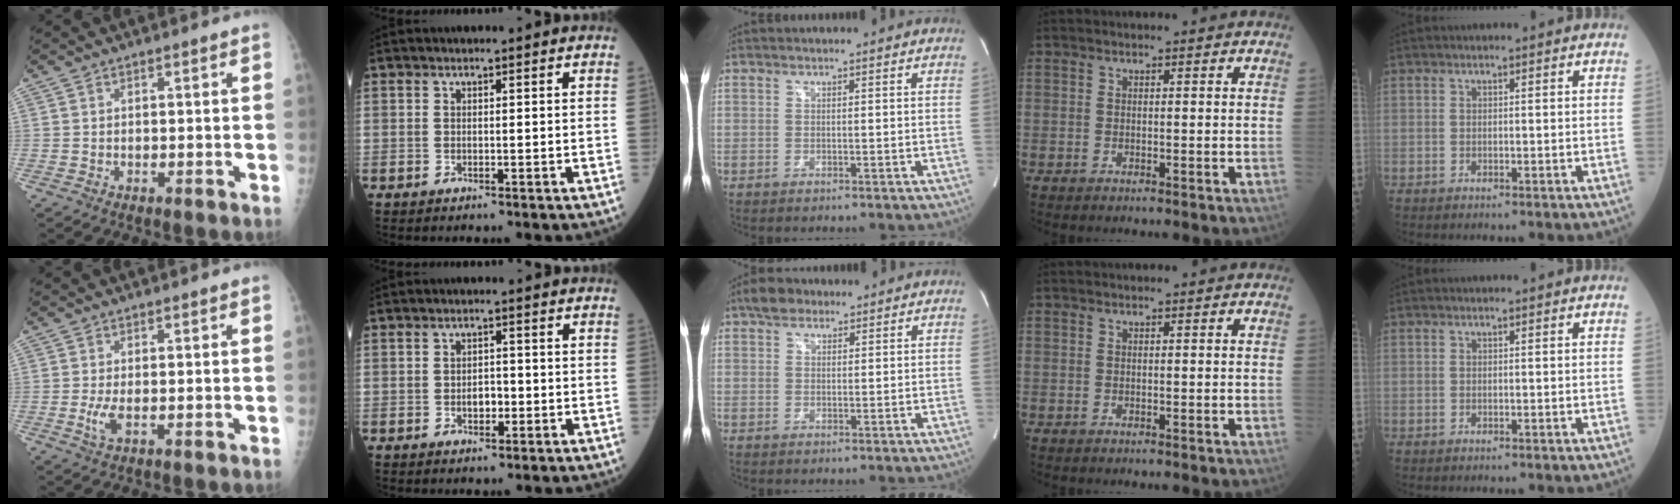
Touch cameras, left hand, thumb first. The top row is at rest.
{"thumb": {"total": 2.6, "force": [-0.1, 0.8, 2.5], "torque": [-0.058, -0.007, -0.001]}, "index": {"total": 2.3, "force": [-0.6, 1.4, 1.8], "torque": [-0.026, 0.004, -0.008]}, "middle": {"total": 3.8, "force": [2.7, 2.2, 1.5], "torque": [-0.031, 0.018, 0.047]}}